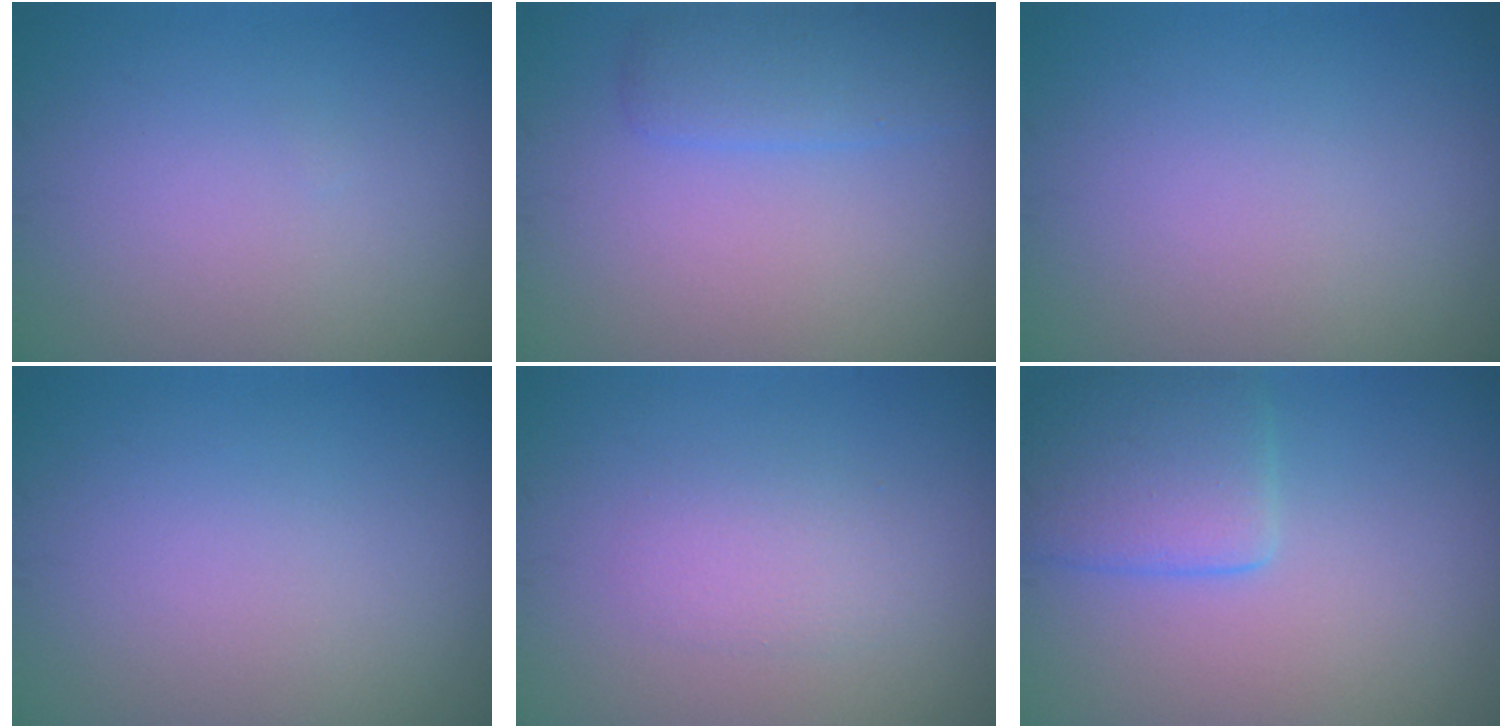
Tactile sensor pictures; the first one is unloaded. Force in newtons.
{"total": 2.7, "press": 2.7, "slide": 0.1}
{"total": 0.0}
{"total": 0.0}
{"total": 1.8, "press": 1.8, "slide": 0.1}
{"total": 4.1, "press": 4.1, "slide": 0.2}